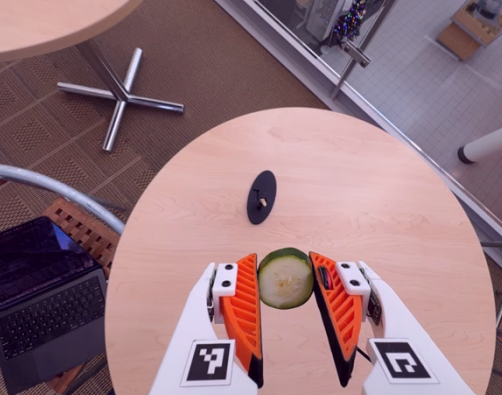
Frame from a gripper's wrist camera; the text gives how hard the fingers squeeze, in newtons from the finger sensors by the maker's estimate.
{"total": 7.8, "left": 8.1, "right": 7.4}